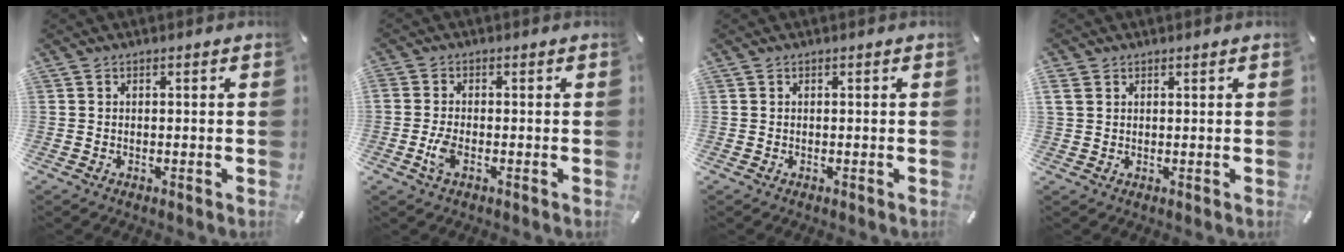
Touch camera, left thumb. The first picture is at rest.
{"total": 3.9, "force": [-1.3, 1.9, 3.2], "torque": [-0.081, -0.004, -0.027]}
{"total": 0.0}
{"total": 2.2, "force": [1.2, 1.7, 0.7], "torque": [-0.018, 0.002, 0.023]}